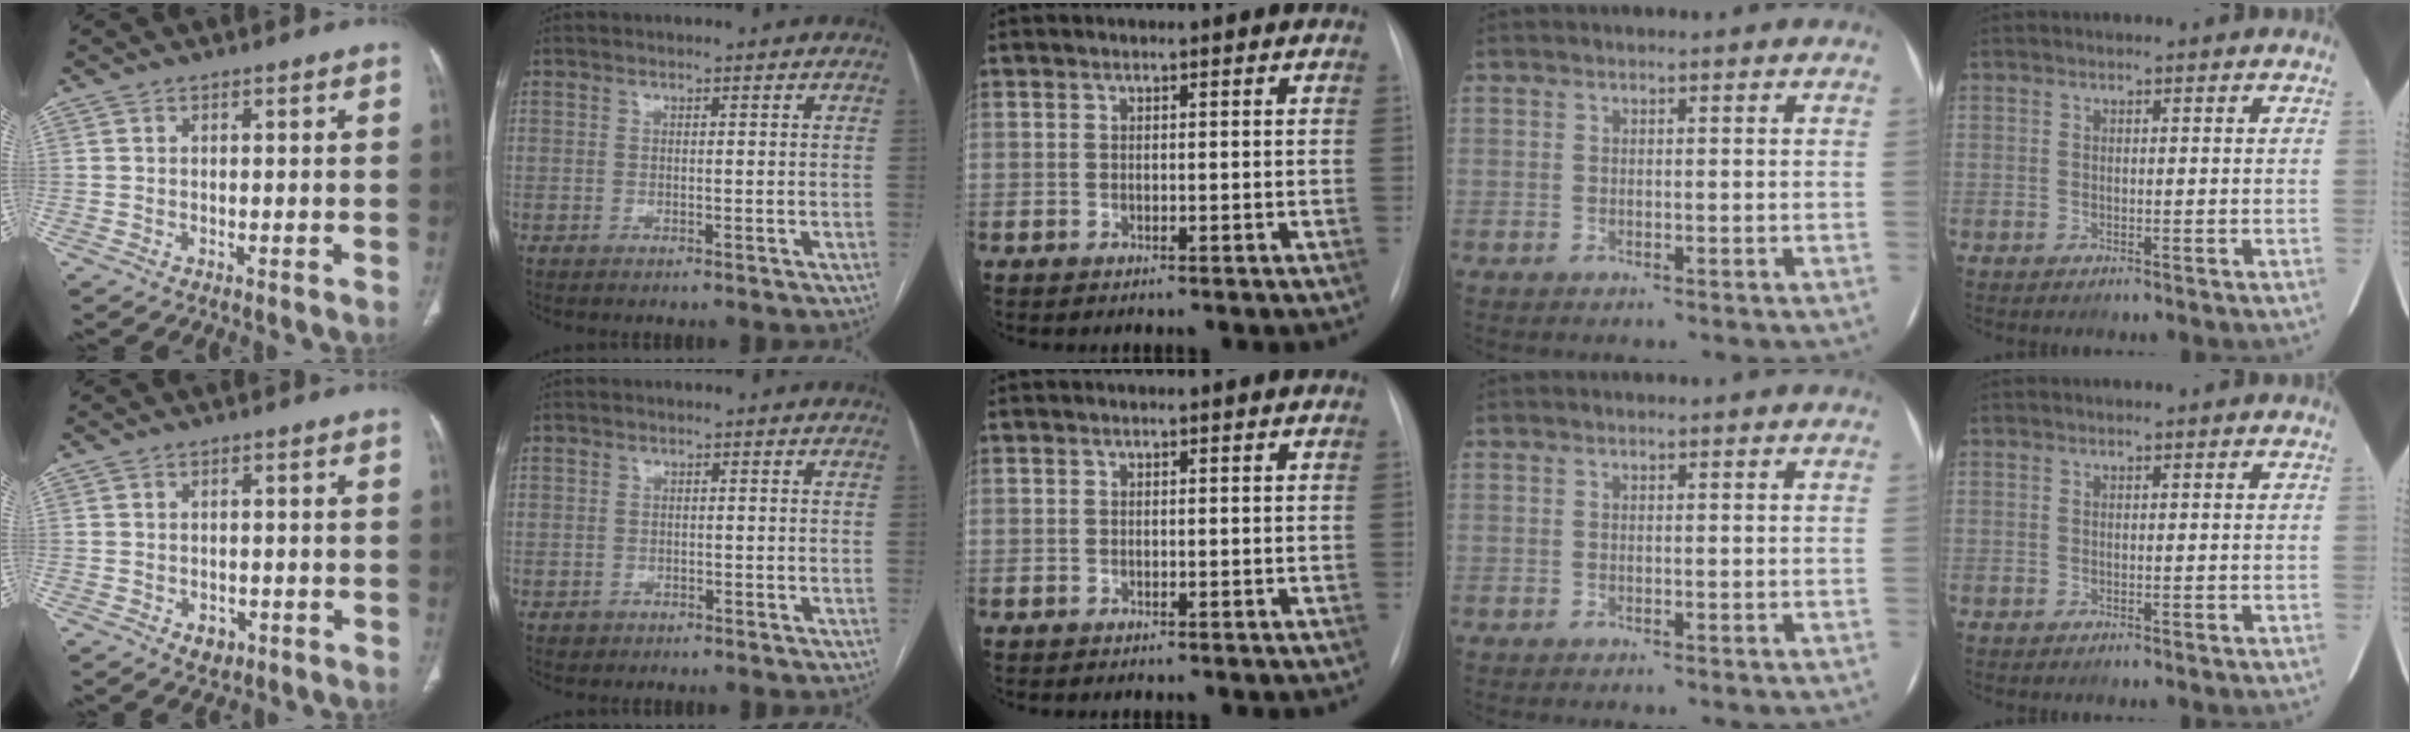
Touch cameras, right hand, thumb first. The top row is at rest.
{"thumb": {"total": 2.9, "force": [-1.2, 2.1, 1.6], "torque": [-0.012, 0.003, -0.009]}, "index": {"total": 1.4, "force": [-0.7, 1.2, 0.0], "torque": [-0.001, 0.006, -0.008]}, "middle": {"total": 0.8, "force": [0.8, 0.0, 0.0], "torque": [0.000, 0.002, 0.015]}}